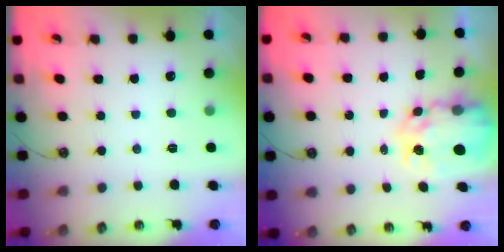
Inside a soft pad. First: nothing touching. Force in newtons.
{"total": 8.4, "press": 8.4, "slide": 0.6}